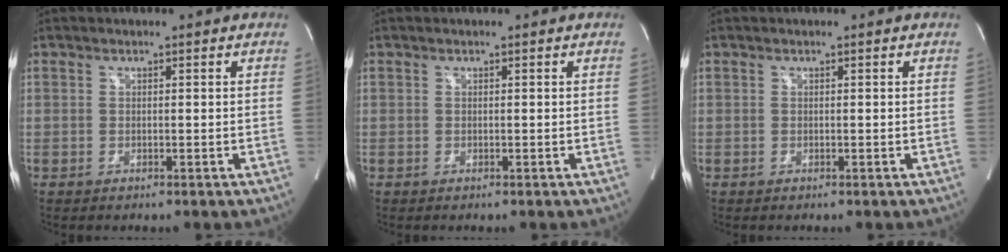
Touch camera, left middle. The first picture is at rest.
{"total": 0.0}
{"total": 0.0}